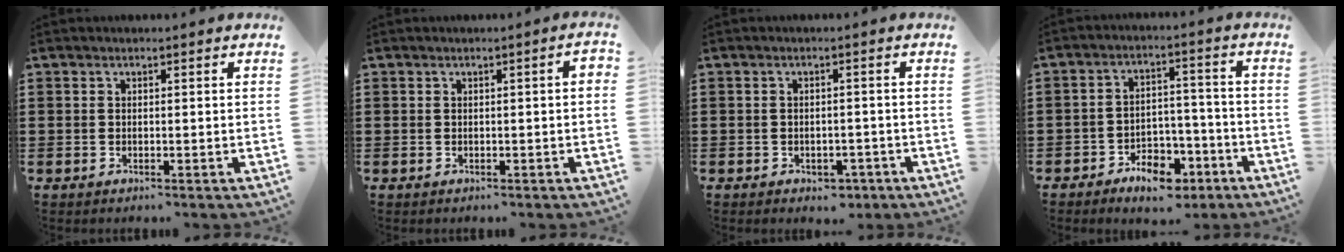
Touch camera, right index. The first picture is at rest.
{"total": 0.8, "force": [-0.2, 0.1, 0.8], "torque": [-0.012, -0.003, -0.003]}
{"total": 1.7, "force": [-1.3, 1.0, 0.4], "torque": [-0.013, 0.000, -0.028]}
{"total": 6.4, "force": [-4.5, 3.4, 3.1], "torque": [-0.055, 0.020, -0.082]}